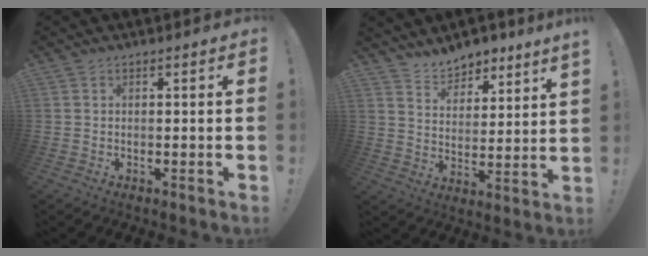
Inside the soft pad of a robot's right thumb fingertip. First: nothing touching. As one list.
[{"total": 7.4, "force": [7.1, 1.7, 0.6], "torque": [-0.020, -0.058, 0.135]}]